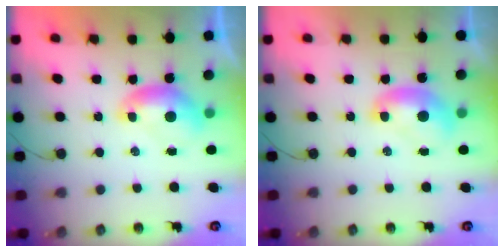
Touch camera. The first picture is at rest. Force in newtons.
{"total": 1.7, "press": 1.6, "slide": 0.1}